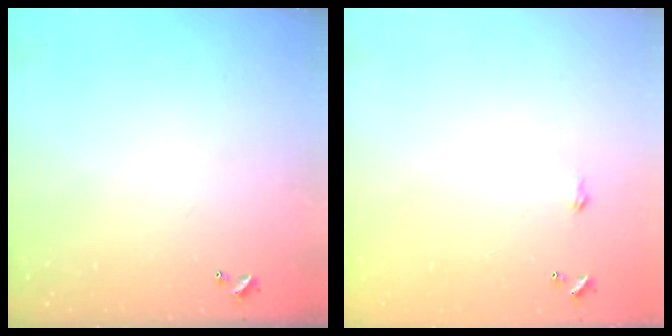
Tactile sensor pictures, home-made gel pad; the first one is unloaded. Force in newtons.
{"total": 1.8, "press": 1.8, "slide": 0.3}